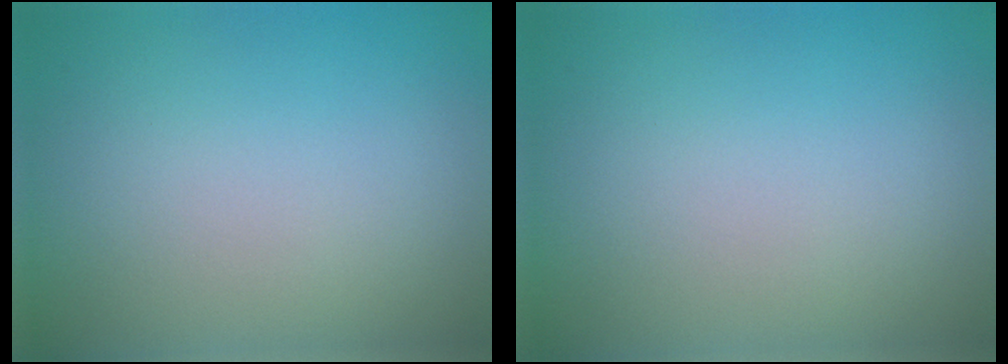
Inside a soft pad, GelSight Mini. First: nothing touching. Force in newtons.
{"total": 0.0}